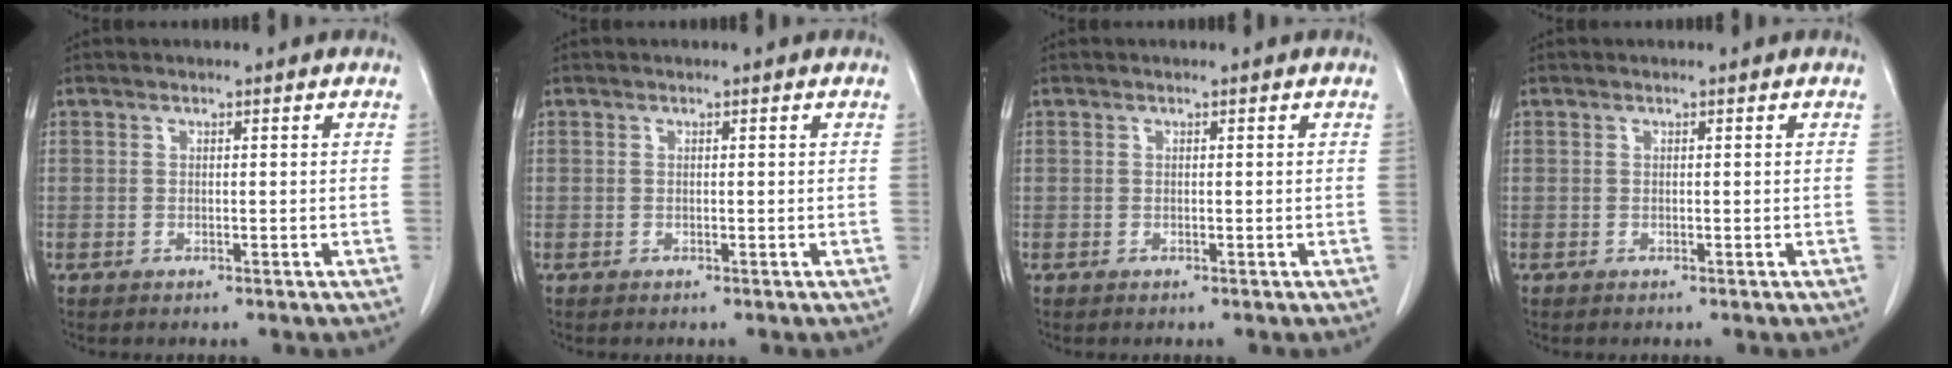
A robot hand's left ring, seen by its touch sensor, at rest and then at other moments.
{"total": 0.0}
{"total": 0.0}
{"total": 0.0}